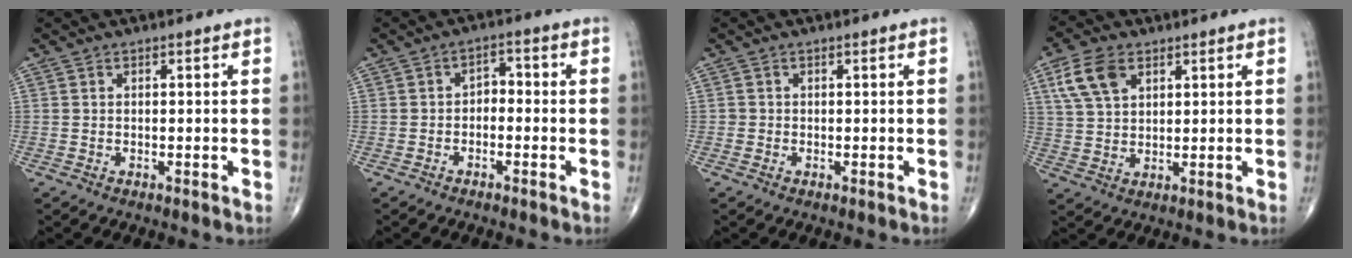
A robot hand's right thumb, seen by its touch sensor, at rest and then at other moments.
{"total": 3.0, "force": [-0.9, 2.0, 2.1], "torque": [-0.018, 0.023, -0.024]}
{"total": 0.6, "force": [-0.1, 0.5, 0.0], "torque": [0.002, 0.004, -0.003]}
{"total": 8.3, "force": [3.8, 5.1, 5.3], "torque": [-0.098, -0.004, 0.077]}